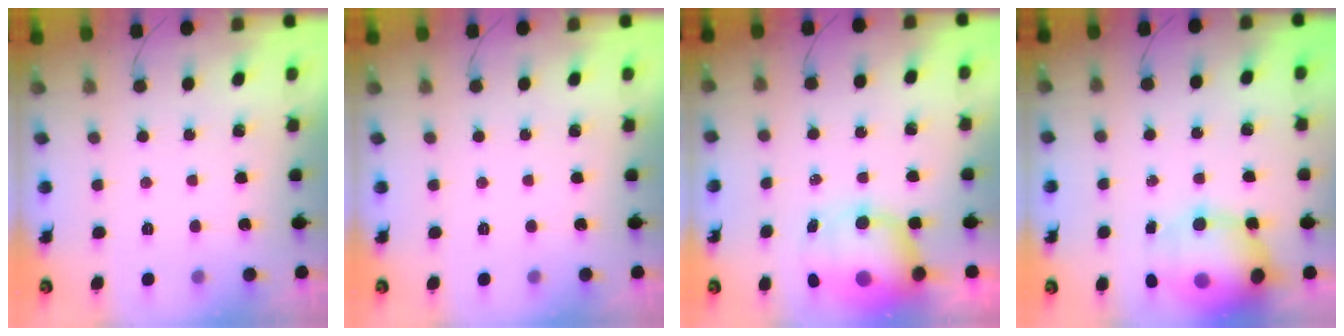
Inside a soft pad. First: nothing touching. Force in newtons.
{"total": 0.0}
{"total": 10.3, "press": 9.9, "slide": 2.8}
{"total": 15.9, "press": 15.3, "slide": 4.4}